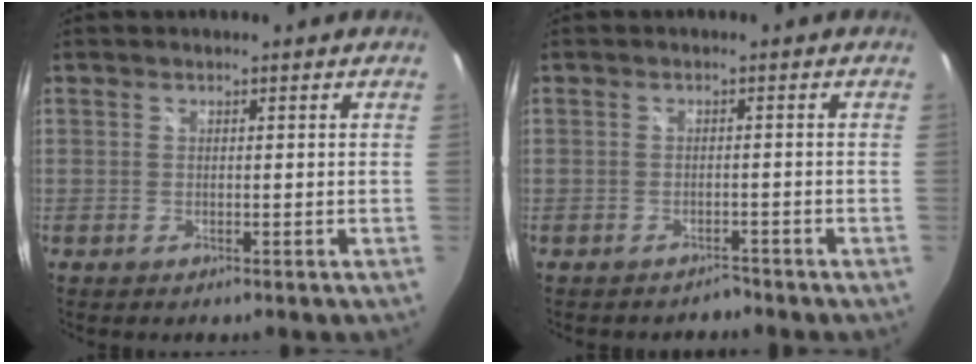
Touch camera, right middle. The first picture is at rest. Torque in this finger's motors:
{"motor_torque": [-0.25, -0.07, -0.04, -0.01]}